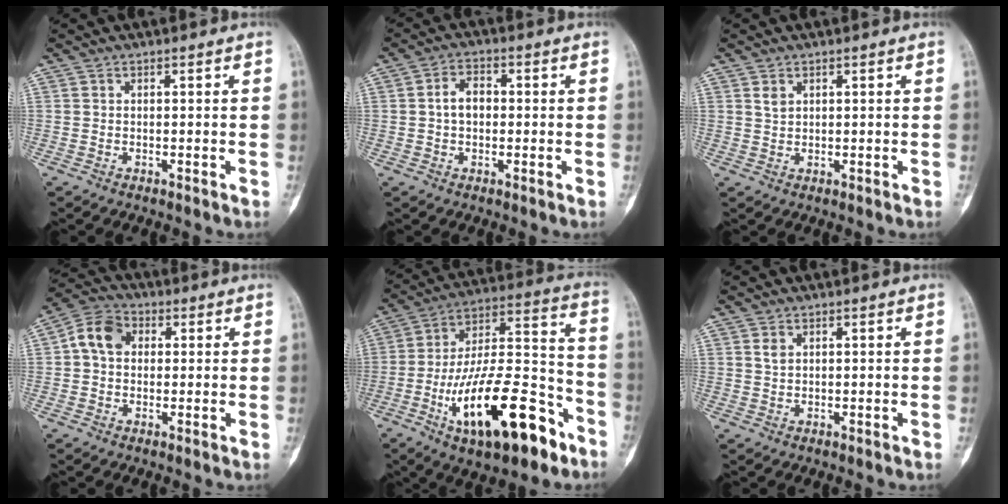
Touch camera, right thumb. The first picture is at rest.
{"total": 4.8, "force": [0.1, 3.3, 3.5], "torque": [-0.056, 0.016, -0.003]}
{"total": 1.8, "force": [0.9, 1.2, 0.9], "torque": [-0.013, -0.002, 0.021]}
{"total": 7.4, "force": [1.2, 5.7, 4.6], "torque": [-0.073, 0.020, 0.011]}
{"total": 25.3, "force": [-11.9, 9.7, 20.1], "torque": [-0.333, 0.069, -0.188]}
{"total": 1.6, "force": [0.7, 1.0, 0.9], "torque": [-0.016, 0.001, 0.017]}